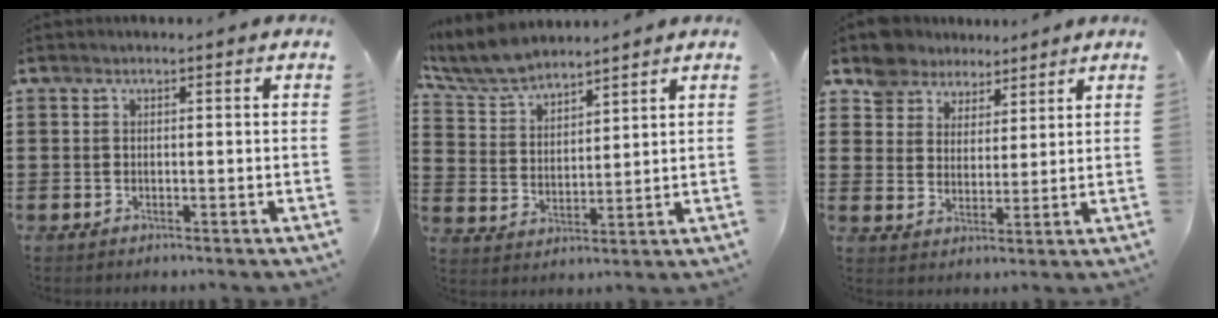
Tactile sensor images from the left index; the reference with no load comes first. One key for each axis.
{"total": 6.9, "fx": 6.3, "fy": 1.5, "fz": 2.4, "tx": -0.071, "ty": -0.018, "tz": 0.117}
{"total": 5.5, "fx": 4.5, "fy": 3.1, "fz": -0.7, "tx": -0.019, "ty": -0.015, "tz": 0.085}